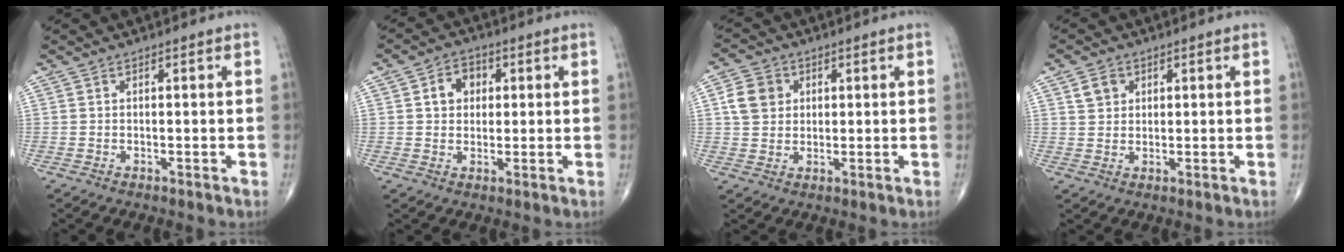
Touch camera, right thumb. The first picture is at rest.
{"total": 5.5, "force": [1.2, 4.5, 3.1], "torque": [-0.025, 0.007, 0.014]}
{"total": 6.3, "force": [1.5, 5.4, 2.9], "torque": [-0.035, 0.000, 0.025]}
{"total": 3.6, "force": [1.6, 2.8, 1.4], "torque": [-0.011, -0.005, 0.029]}